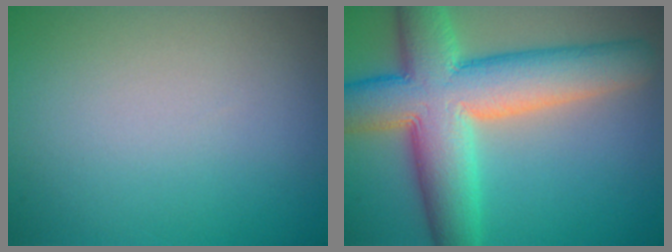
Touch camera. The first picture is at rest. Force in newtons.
{"total": 11.8, "press": 11.8, "slide": 0.9}